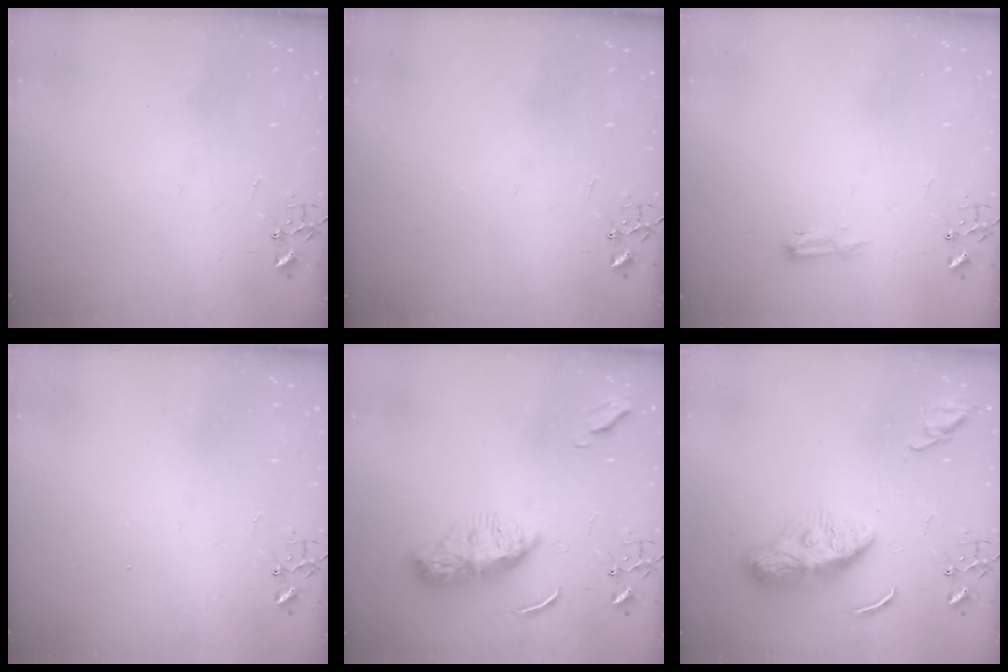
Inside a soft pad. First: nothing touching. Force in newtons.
{"total": 0.0}
{"total": 7.7, "press": 7.6, "slide": 0.9}
{"total": 1.1, "press": 1.1, "slide": 0.1}
{"total": 10.4, "press": 10.3, "slide": 0.7}
{"total": 10.8, "press": 10.7, "slide": 1.0}